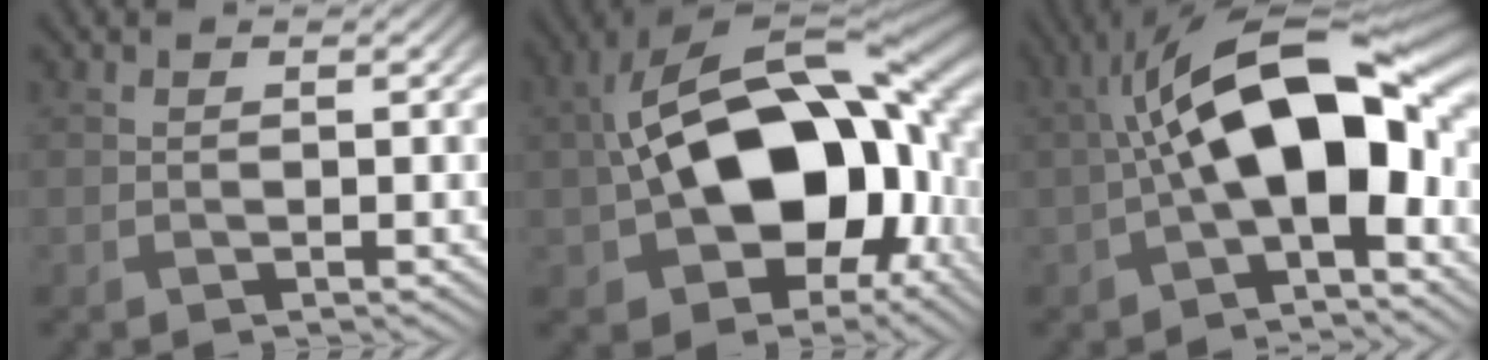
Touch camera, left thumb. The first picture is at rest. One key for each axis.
{"total": 19.6, "fx": -1.2, "fy": 12.4, "fz": 15.2, "tx": -0.265, "ty": -0.010, "tz": -0.020}
{"total": 14.2, "fx": -0.7, "fy": 6.2, "fz": 12.8, "tx": -0.204, "ty": 0.023, "tz": -0.022}